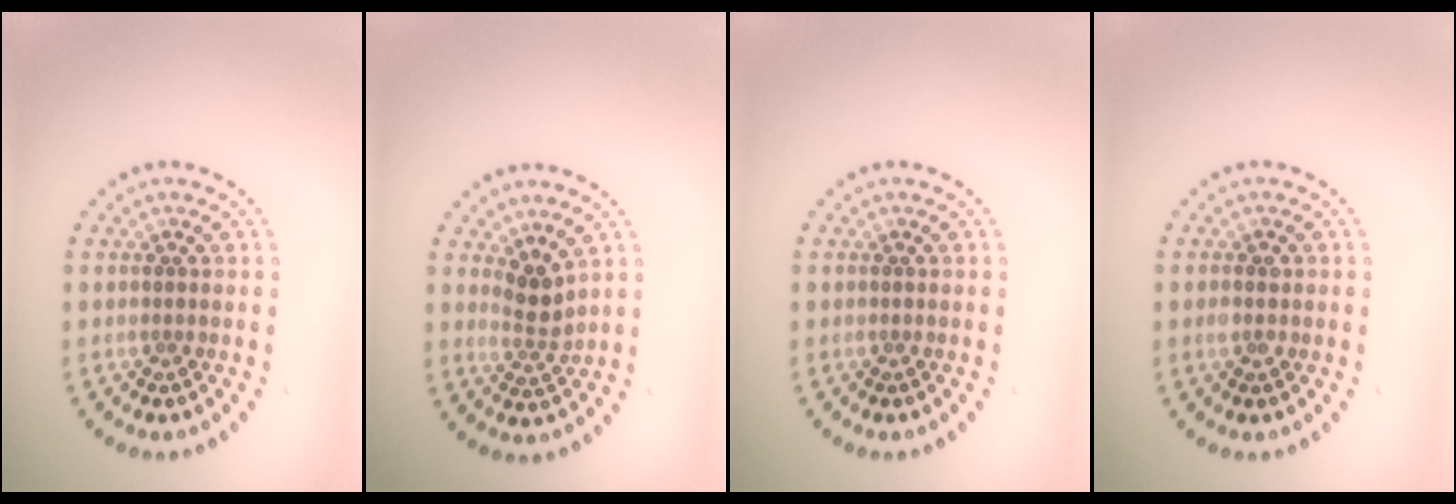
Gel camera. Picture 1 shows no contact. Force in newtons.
{"total": 2.0, "press": 1.4, "slide": 1.4}
{"total": 0.0}
{"total": 1.2, "press": 1.2, "slide": 0.1}